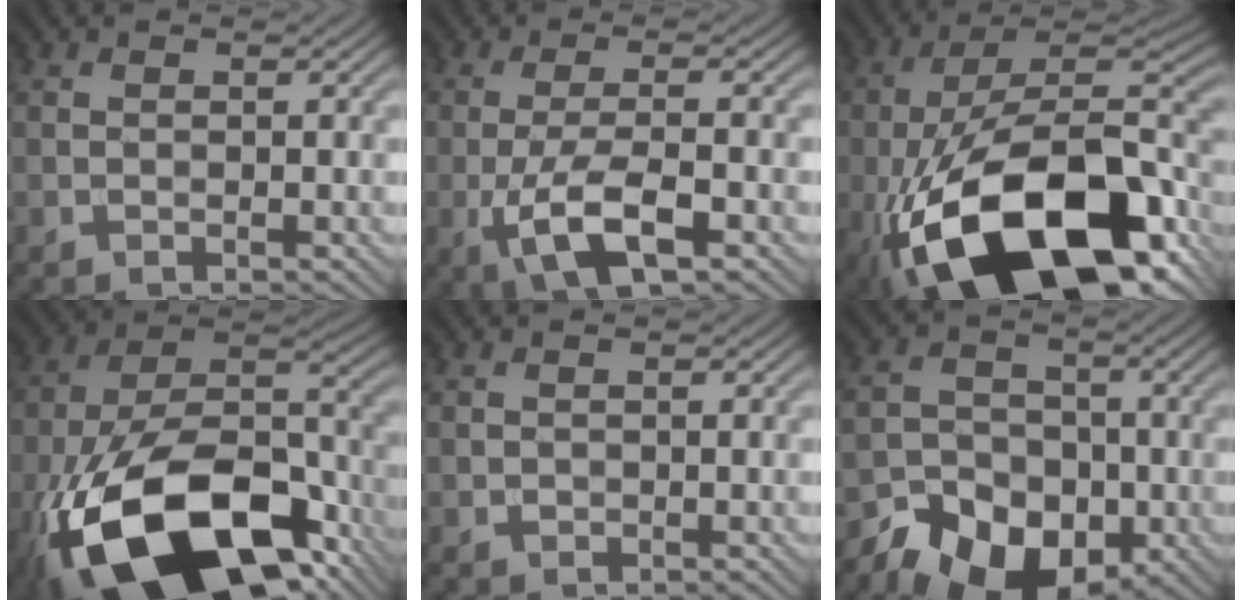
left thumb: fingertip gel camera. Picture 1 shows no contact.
{"total": 7.5, "force": [-2.9, 2.3, 6.5], "torque": [-0.130, 0.003, -0.058]}
{"total": 22.1, "force": [-10.7, 9.9, 16.7], "torque": [-0.302, -0.021, -0.168]}
{"total": 22.1, "force": [-11.8, 11.0, 15.1], "torque": [-0.305, -0.044, -0.181]}
{"total": 0.7, "force": [-0.3, 0.6, 0.2], "torque": [0.000, -0.004, -0.006]}
{"total": 11.8, "force": [-7.1, 8.2, 4.6], "torque": [-0.073, -0.026, -0.133]}